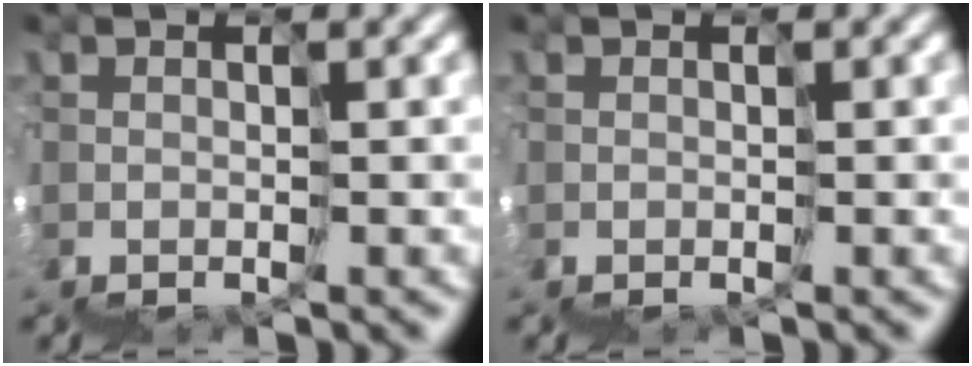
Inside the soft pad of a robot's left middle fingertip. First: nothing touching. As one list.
[{"total": 0.0}]